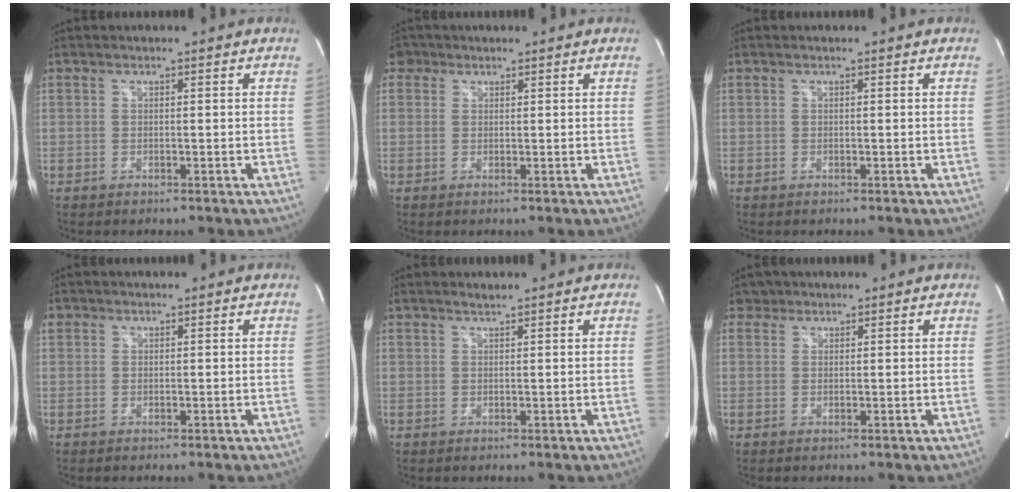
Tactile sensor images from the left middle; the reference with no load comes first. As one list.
[{"total": 2.3, "force": [1.3, 1.9, 0.3], "torque": [-0.002, 0.012, 0.018]}, {"total": 0.0}, {"total": 1.3, "force": [0.6, 1.1, 0.2], "torque": [0.000, 0.013, 0.010]}, {"total": 0.8, "force": [0.8, 0.0, 0.2], "torque": [-0.008, 0.003, 0.018]}, {"total": 1.6, "force": [1.2, 1.1, -0.4], "torque": [0.013, 0.008, 0.015]}]